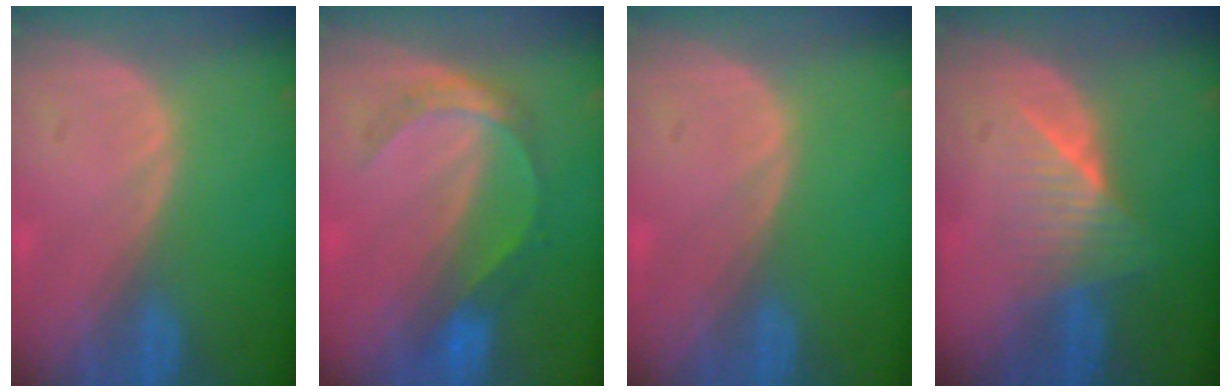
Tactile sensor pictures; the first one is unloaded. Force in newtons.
{"total": 5.3, "press": 5.0, "slide": 1.6}
{"total": 0.0}
{"total": 6.2, "press": 5.4, "slide": 3.0}